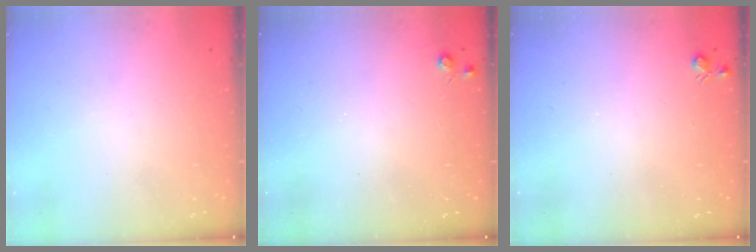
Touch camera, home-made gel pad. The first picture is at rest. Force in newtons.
{"total": 3.9, "press": 3.8, "slide": 0.6}
{"total": 4.0, "press": 3.9, "slide": 0.7}